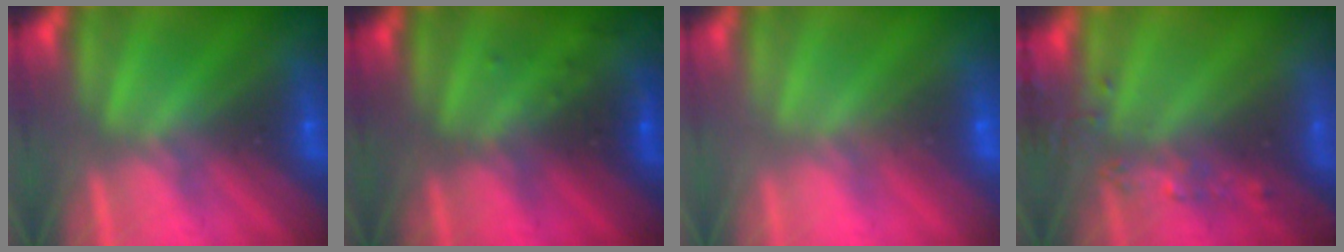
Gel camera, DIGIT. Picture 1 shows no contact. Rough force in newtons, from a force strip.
{"total": 2.8}
{"total": 5.1}
{"total": 8.8}